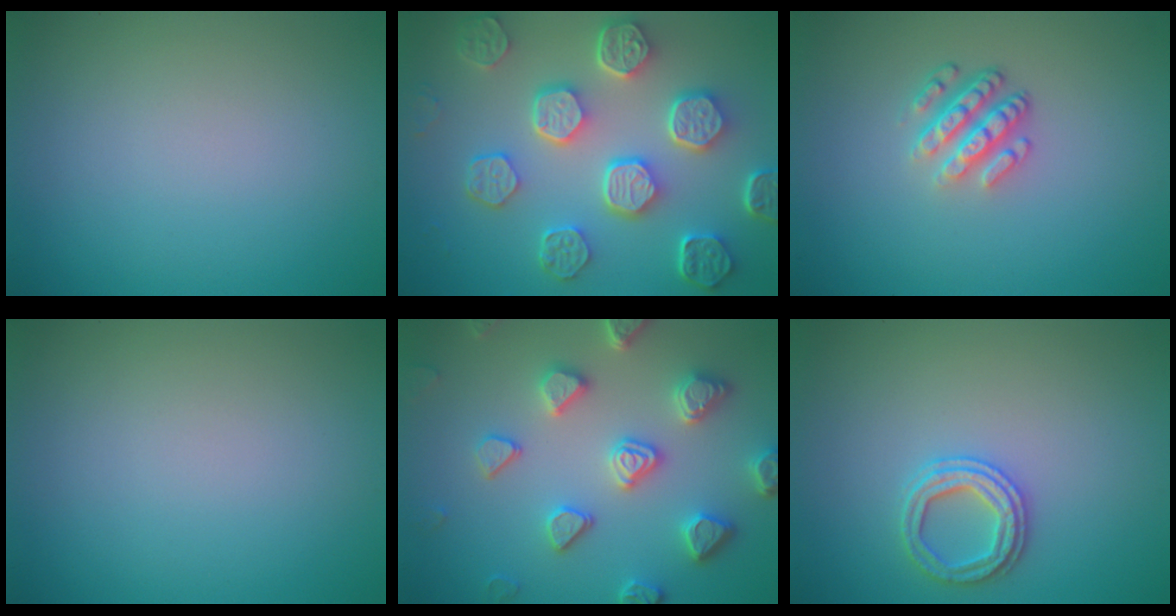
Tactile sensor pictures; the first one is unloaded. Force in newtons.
{"total": 8.0, "press": 6.1, "slide": 5.2}
{"total": 3.6, "press": 2.6, "slide": 2.5}
{"total": 0.0}
{"total": 5.3, "press": 4.8, "slide": 2.2}
{"total": 2.4, "press": 2.4, "slide": 0.1}